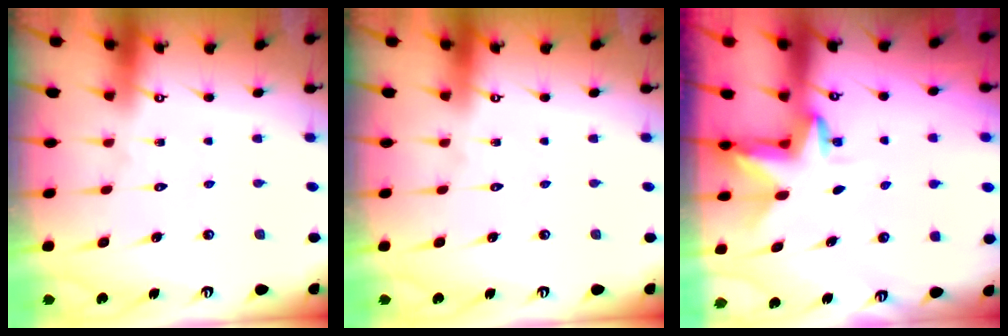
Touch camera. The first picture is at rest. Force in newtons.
{"total": 0.0}
{"total": 3.2, "press": 3.2, "slide": 0.2}